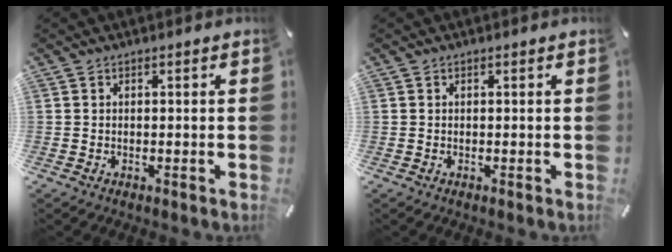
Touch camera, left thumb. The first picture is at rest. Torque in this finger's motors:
{"motor_torque": [-0.19, -0.26, -0.13, 0.08, 0.00]}